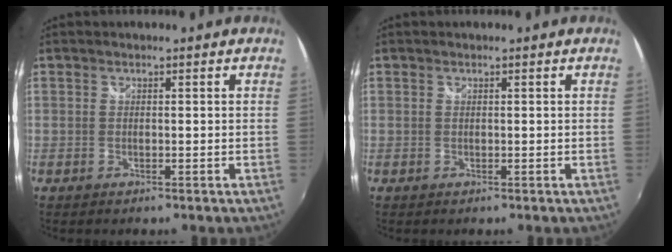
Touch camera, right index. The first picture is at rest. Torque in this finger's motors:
{"motor_torque": [-0.10, -0.09, 0.00, 0.01]}